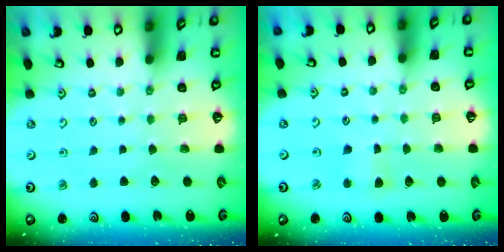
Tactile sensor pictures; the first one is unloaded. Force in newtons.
{"total": 3.9, "press": 3.8, "slide": 0.4}